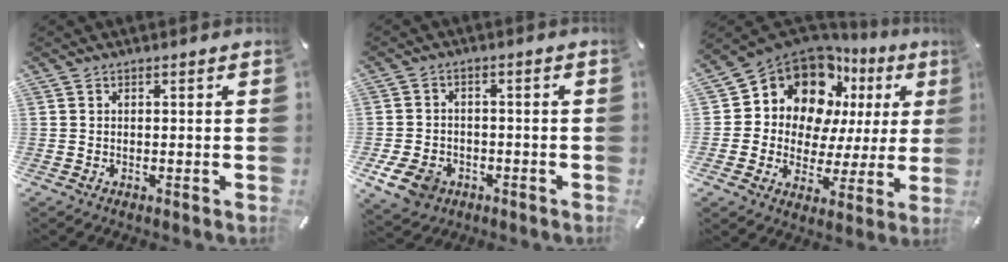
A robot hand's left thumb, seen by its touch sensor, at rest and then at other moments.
{"total": 7.3, "force": [-3.3, 5.6, 3.3], "torque": [-0.075, 0.013, -0.064]}
{"total": 15.1, "force": [8.9, 10.6, 6.1], "torque": [-0.116, -0.069, 0.161]}